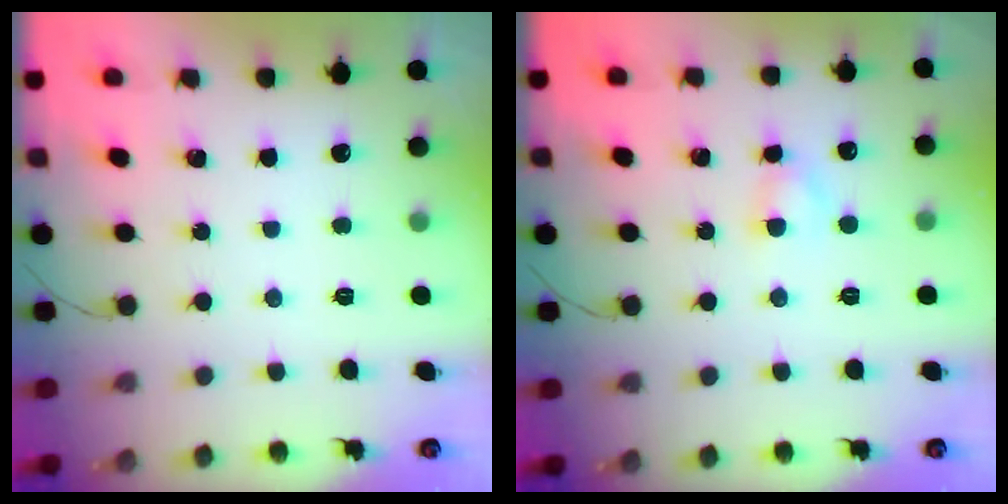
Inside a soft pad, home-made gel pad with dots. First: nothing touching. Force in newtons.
{"total": 2.7, "press": 2.5, "slide": 1.0}